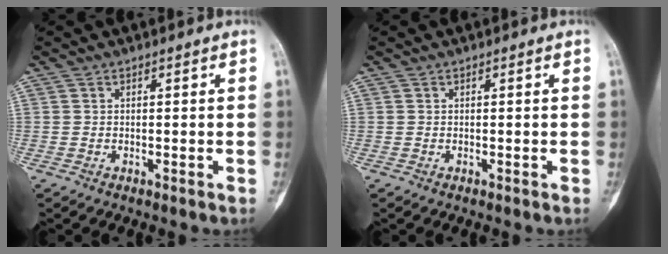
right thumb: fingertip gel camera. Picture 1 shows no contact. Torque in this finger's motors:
{"motor_torque": [0.06, 0.04, -0.01, -0.01, 0.03]}